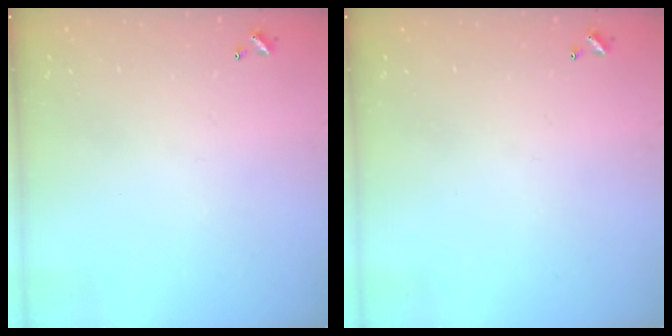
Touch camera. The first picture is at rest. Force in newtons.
{"total": 0.0}